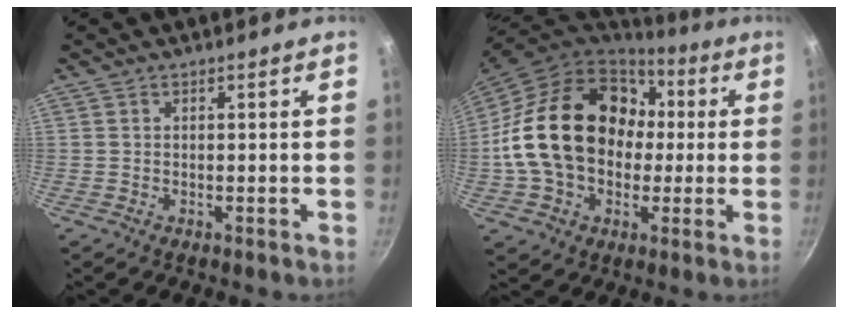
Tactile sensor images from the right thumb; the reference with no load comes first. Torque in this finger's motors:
{"motor_torque": [-0.84, 2.34, 2.49, -0.25, 0.35]}